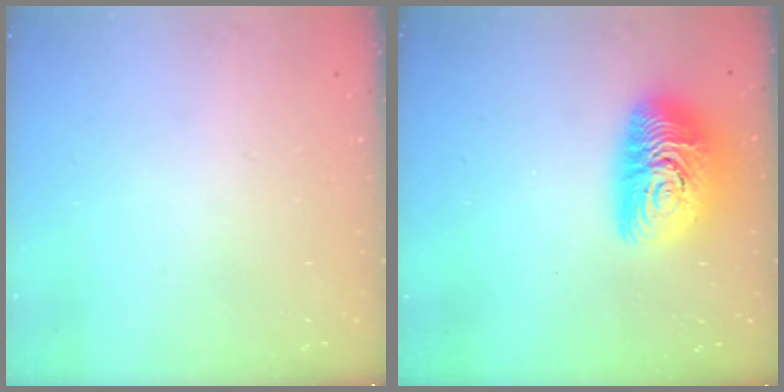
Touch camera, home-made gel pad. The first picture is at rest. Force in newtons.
{"total": 14.6, "press": 14.6, "slide": 0.9}